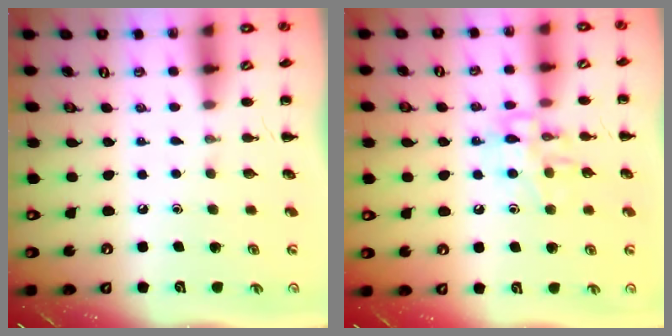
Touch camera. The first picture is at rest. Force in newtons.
{"total": 10.6, "press": 10.6, "slide": 0.6}